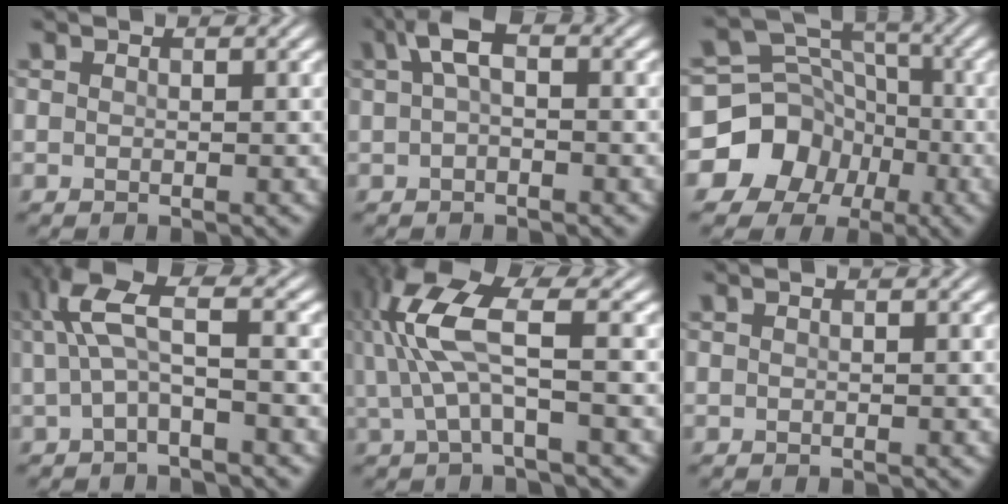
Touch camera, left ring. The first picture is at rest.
{"total": 3.0, "force": [0.7, 1.3, 2.6], "torque": [-0.049, 0.012, 0.005]}
{"total": 10.8, "force": [-5.2, 9.2, 2.0], "torque": [-0.034, -0.009, -0.105]}
{"total": 4.6, "force": [0.7, 1.3, 4.4], "torque": [-0.090, 0.013, 0.008]}
{"total": 6.9, "force": [1.3, 2.1, 6.4], "torque": [-0.154, 0.009, 0.024]}
{"total": 0.0}